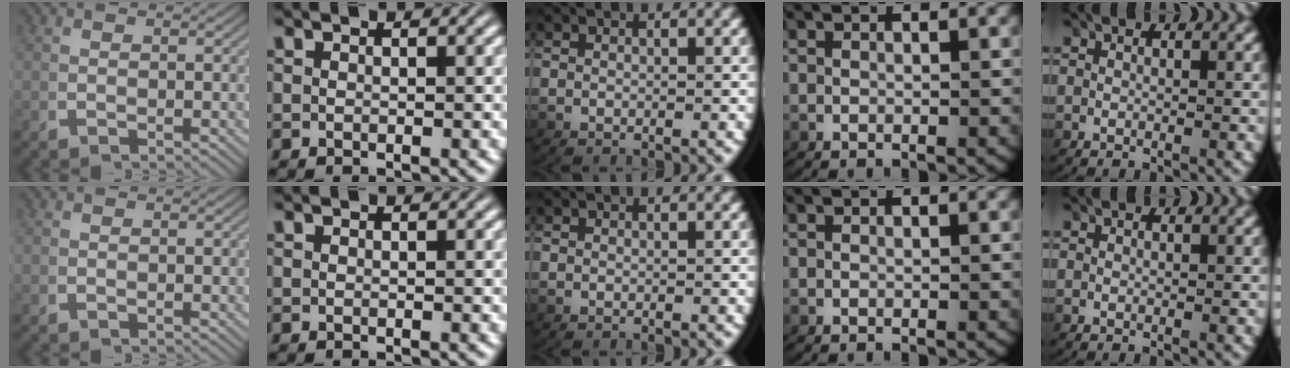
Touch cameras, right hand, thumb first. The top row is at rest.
{}